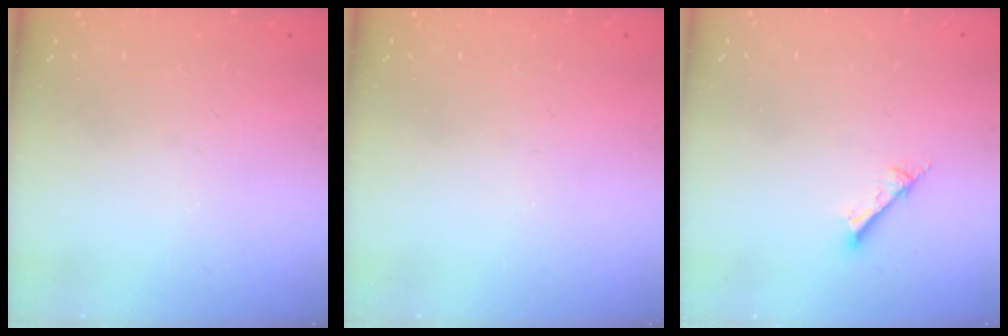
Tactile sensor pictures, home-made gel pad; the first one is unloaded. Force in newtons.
{"total": 0.0}
{"total": 2.6, "press": 2.6, "slide": 0.1}